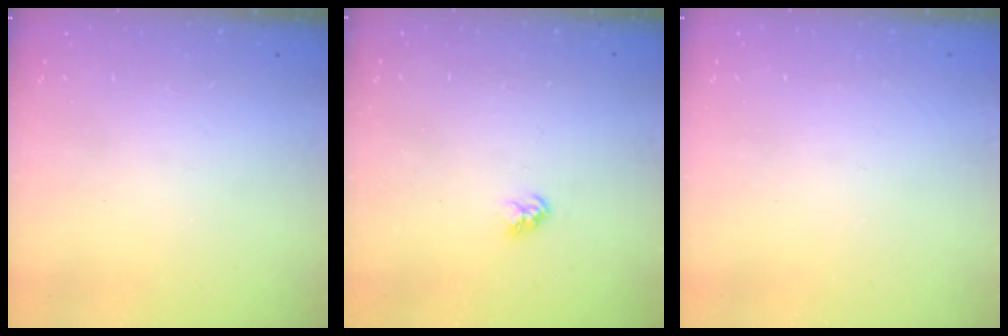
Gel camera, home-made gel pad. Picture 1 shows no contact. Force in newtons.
{"total": 3.1, "press": 3.1, "slide": 0.4}
{"total": 0.0}